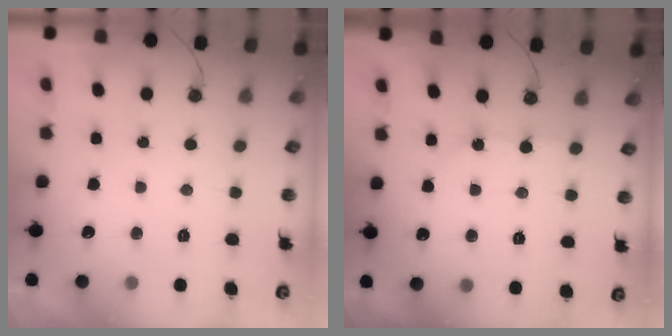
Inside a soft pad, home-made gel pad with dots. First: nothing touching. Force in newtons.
{"total": 2.7, "press": 2.7, "slide": 0.5}